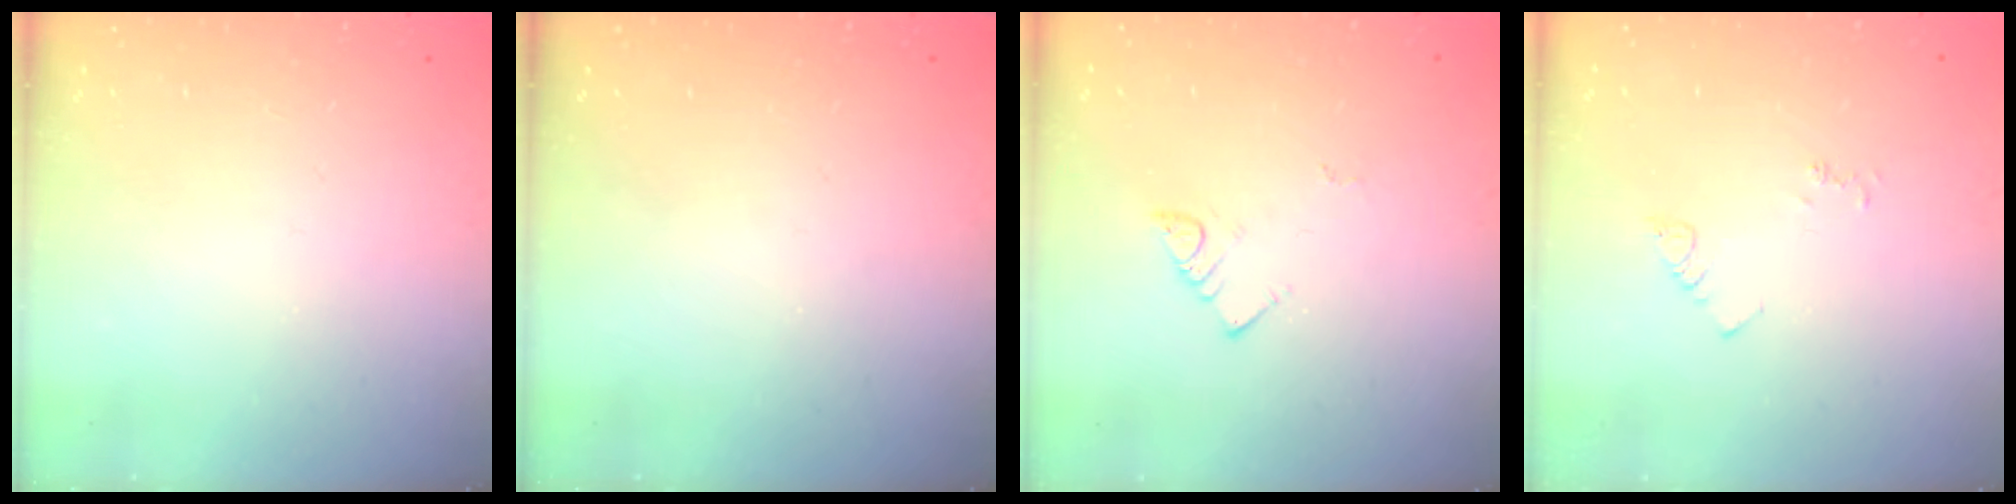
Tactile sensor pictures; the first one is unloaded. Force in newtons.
{"total": 0.0}
{"total": 2.9, "press": 2.9, "slide": 0.3}
{"total": 3.3, "press": 3.3, "slide": 0.6}